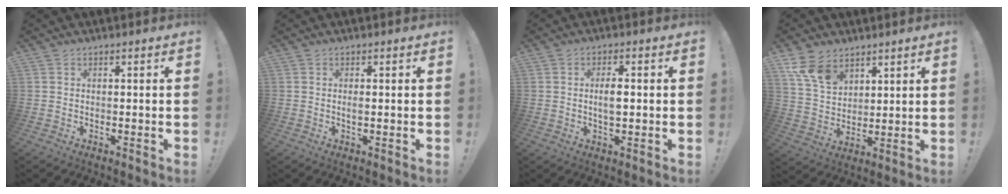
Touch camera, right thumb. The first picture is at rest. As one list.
[{"total": 1.0, "force": [0.0, 0.3, 0.9], "torque": [-0.012, -0.002, -0.001]}, {"total": 4.7, "force": [0.0, 2.0, 4.3], "torque": [-0.063, -0.004, -0.007]}, {"total": 11.1, "force": [7.2, 6.9, 4.9], "torque": [-0.089, -0.035, 0.146]}]